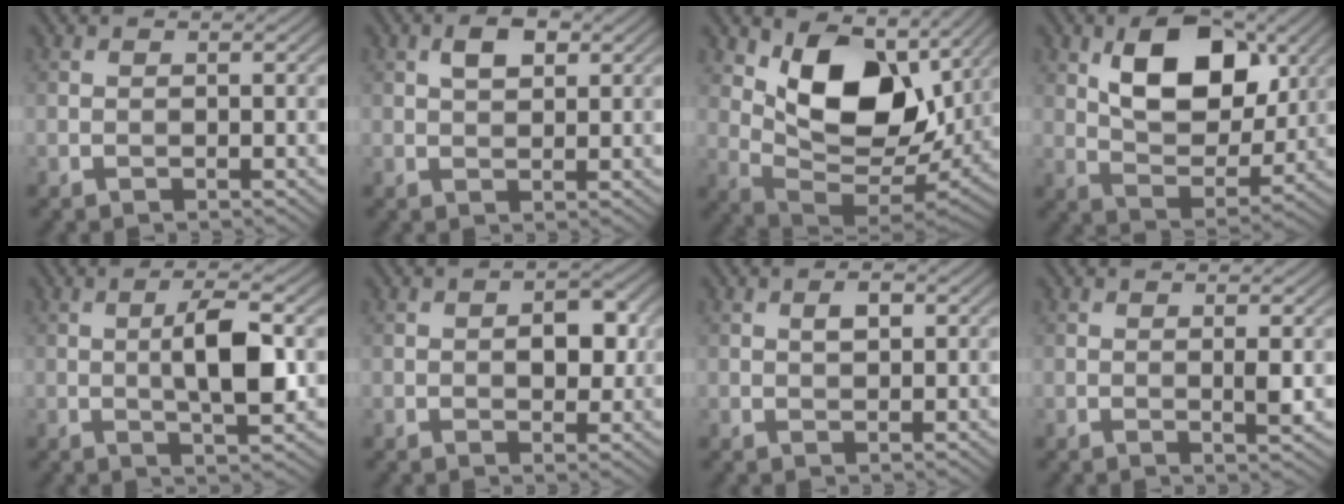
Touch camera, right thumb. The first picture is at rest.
{"total": 3.2, "force": [1.3, 1.7, 2.4], "torque": [-0.041, 0.004, 0.021]}
{"total": 13.3, "force": [4.6, 7.7, 9.8], "torque": [-0.162, -0.008, 0.084]}
{"total": 11.2, "force": [4.2, 6.3, 8.2], "torque": [-0.141, -0.001, 0.073]}
{"total": 6.5, "force": [0.1, 1.6, 6.3], "torque": [-0.110, 0.004, -0.001]}
{"total": 3.9, "force": [0.2, 2.4, 3.1], "torque": [-0.046, -0.001, 0.000]}
{"total": 1.7, "force": [0.6, 0.8, 1.4], "torque": [-0.024, 0.000, 0.009]}
{"total": 1.7, "force": [0.3, 0.1, 1.7], "torque": [-0.035, -0.003, 0.002]}